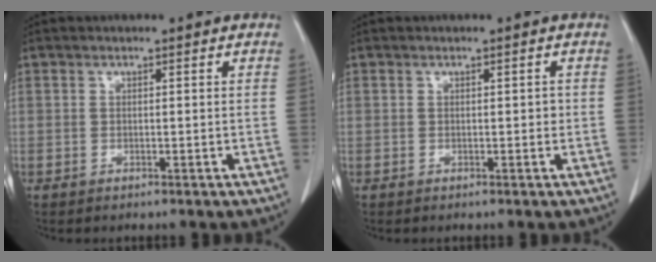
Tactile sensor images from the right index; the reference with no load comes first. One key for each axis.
{"total": 0.6, "fx": 0.0, "fy": 0.3, "fz": 0.5, "tx": -0.004, "ty": 0.002, "tz": 0.001}